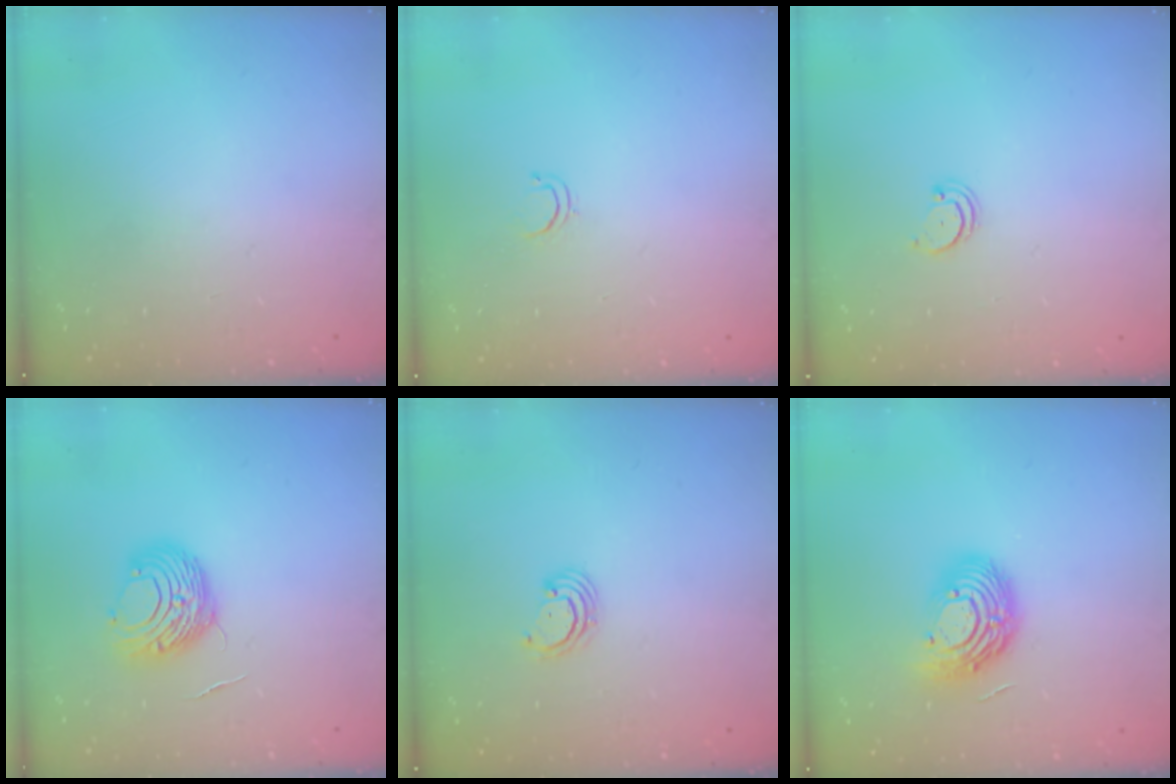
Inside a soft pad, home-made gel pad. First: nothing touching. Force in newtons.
{"total": 2.6, "press": 2.5, "slide": 0.4}
{"total": 2.0, "press": 2.0, "slide": 0.2}
{"total": 10.2, "press": 10.2, "slide": 0.8}
{"total": 2.3, "press": 2.3, "slide": 0.1}
{"total": 13.0, "press": 12.9, "slide": 1.0}